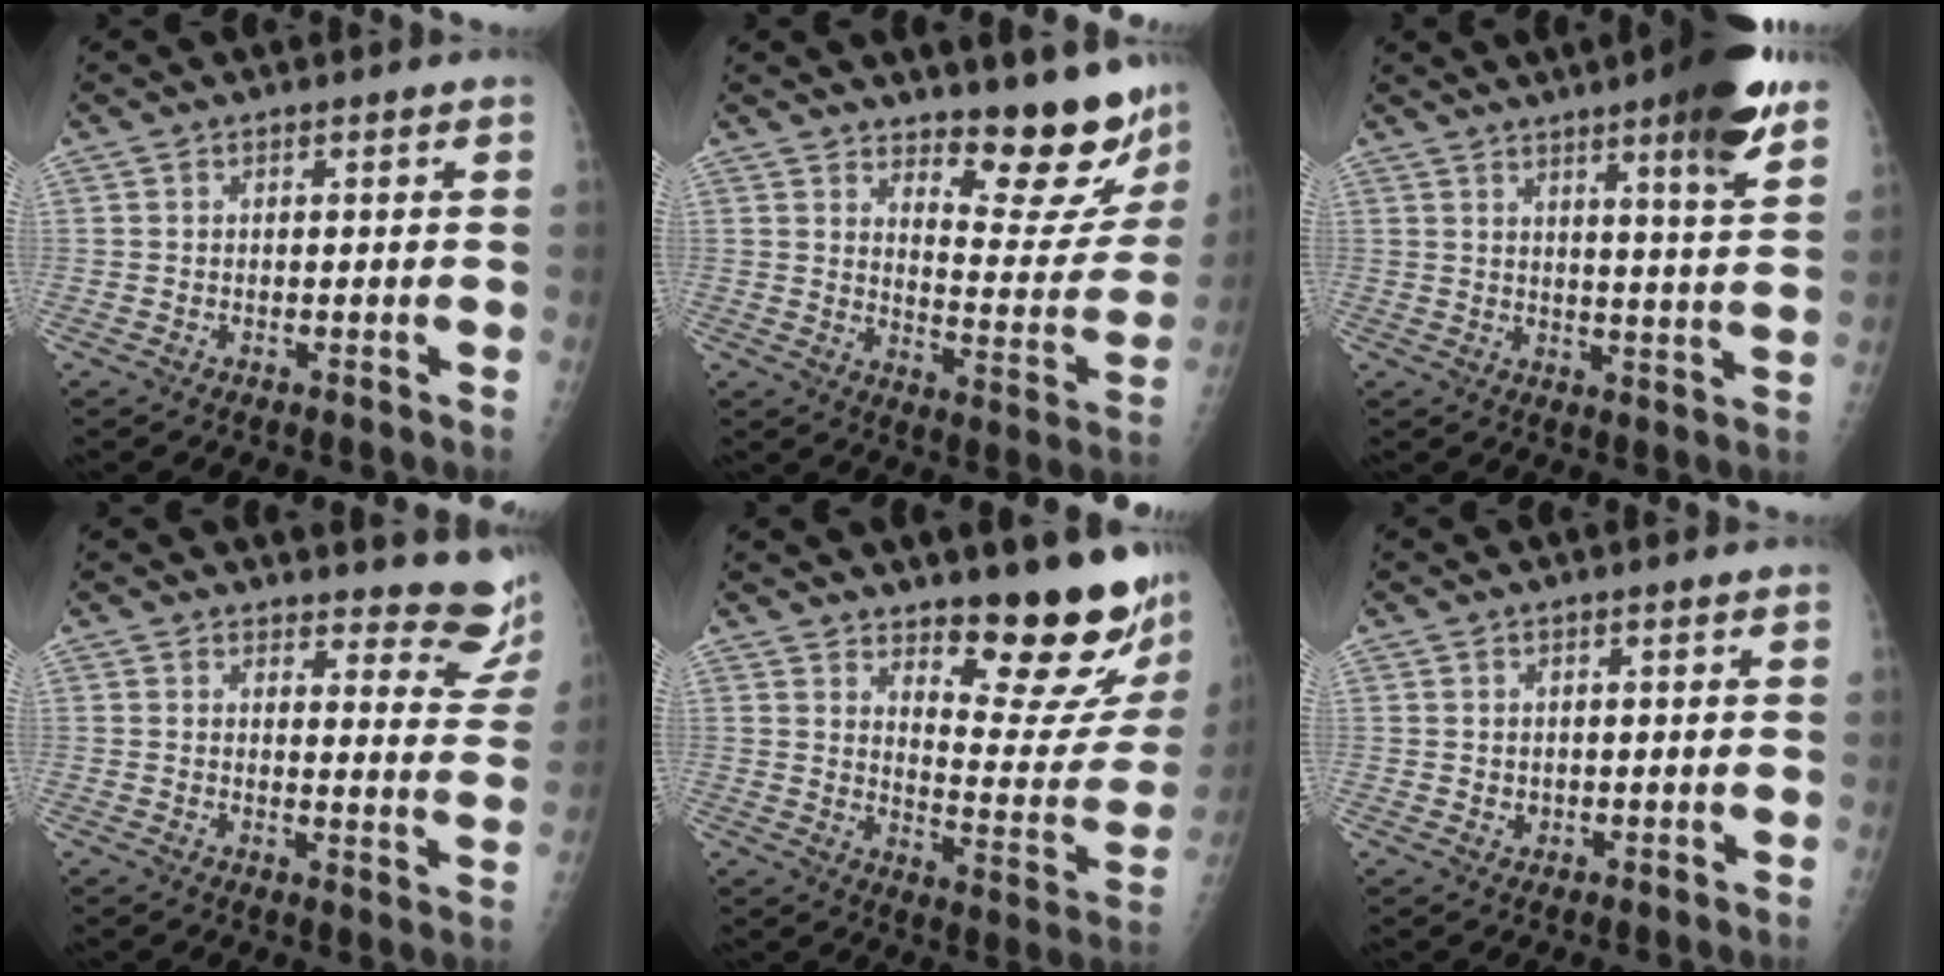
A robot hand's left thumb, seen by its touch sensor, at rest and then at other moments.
{"total": 14.6, "force": [12.6, 3.5, 6.5], "torque": [-0.044, -0.131, 0.172]}
{"total": 12.9, "force": [8.1, 1.3, 10.0], "torque": [-0.125, -0.041, 0.107]}
{"total": 11.9, "force": [11.3, 2.8, 2.3], "torque": [0.010, -0.113, 0.106]}
{"total": 18.5, "force": [14.7, 4.1, 10.4], "torque": [-0.107, -0.145, 0.203]}
{"total": 1.2, "force": [0.5, 1.0, 0.5], "torque": [-0.001, -0.003, 0.009]}